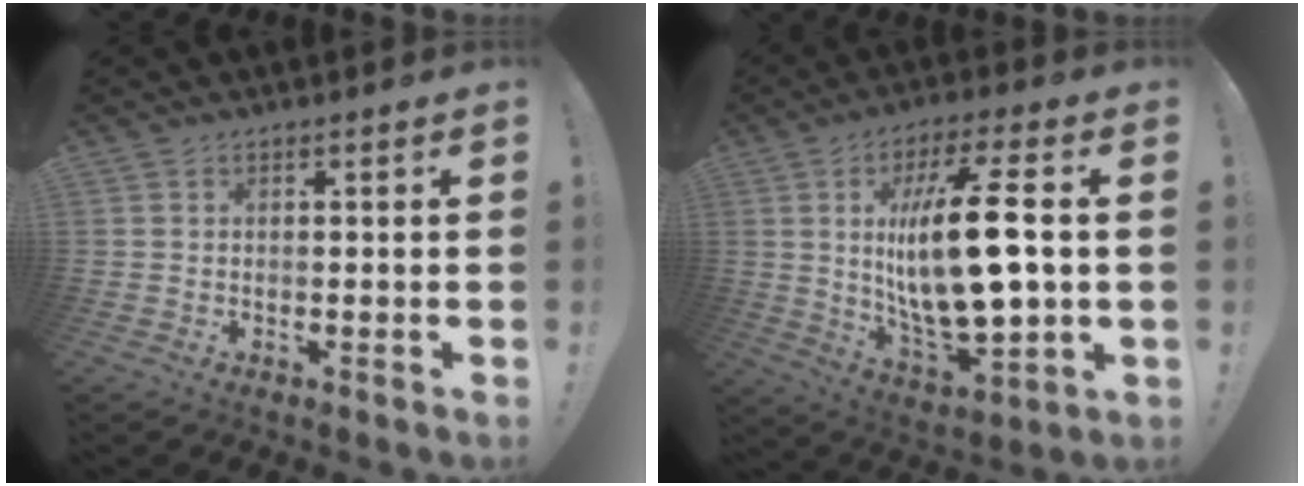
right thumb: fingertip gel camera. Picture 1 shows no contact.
{"total": 21.9, "force": [2.3, 6.9, 20.7], "torque": [-0.387, -0.016, 0.025]}